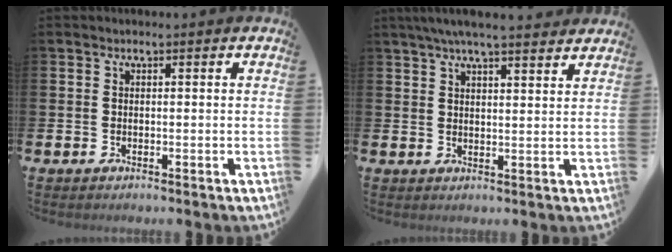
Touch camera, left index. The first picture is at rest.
{"total": 5.4, "force": [5.0, 0.3, 2.1], "torque": [-0.046, -0.014, 0.090]}